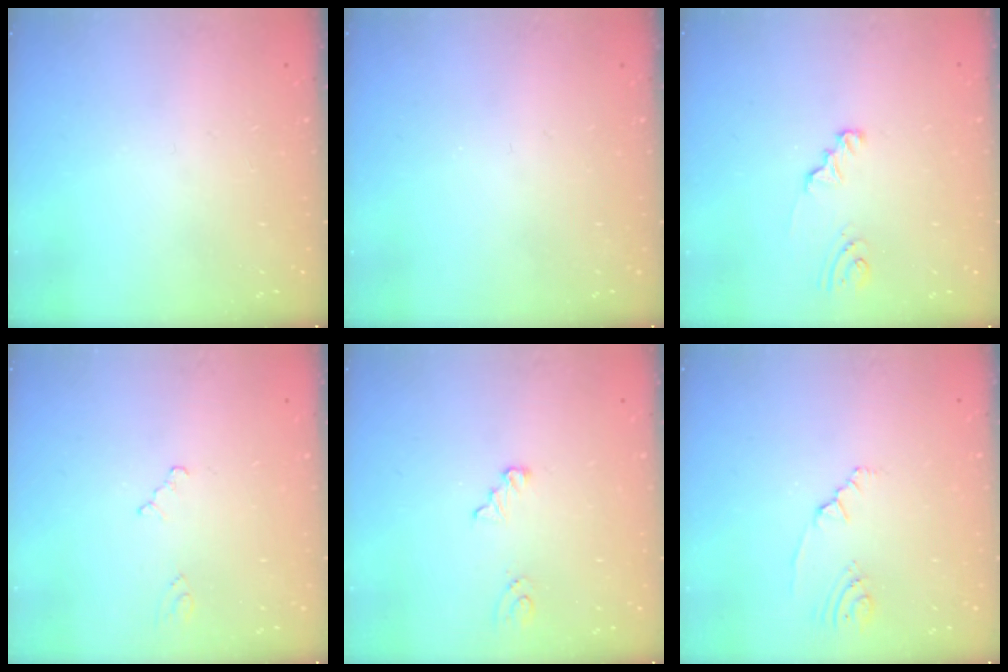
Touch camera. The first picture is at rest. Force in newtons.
{"total": 0.0}
{"total": 1.7, "press": 1.7, "slide": 0.1}
{"total": 0.0}
{"total": 4.9, "press": 4.8, "slide": 0.6}
{"total": 2.2, "press": 2.1, "slide": 0.8}